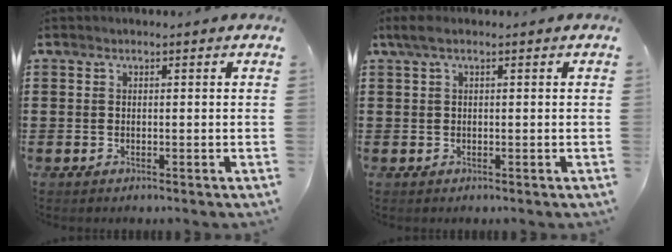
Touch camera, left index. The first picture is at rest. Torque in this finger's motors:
{"motor_torque": [1.01, 0.85, 0.19, 0.05]}